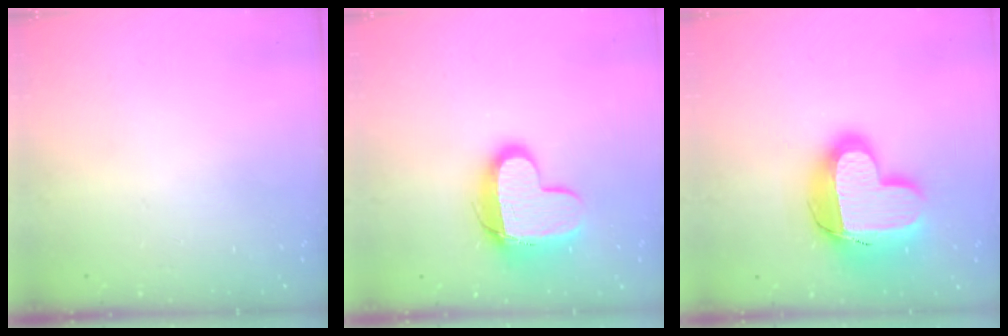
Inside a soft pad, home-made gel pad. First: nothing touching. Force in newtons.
{"total": 12.8, "press": 12.7, "slide": 1.4}
{"total": 18.9, "press": 18.9, "slide": 1.6}